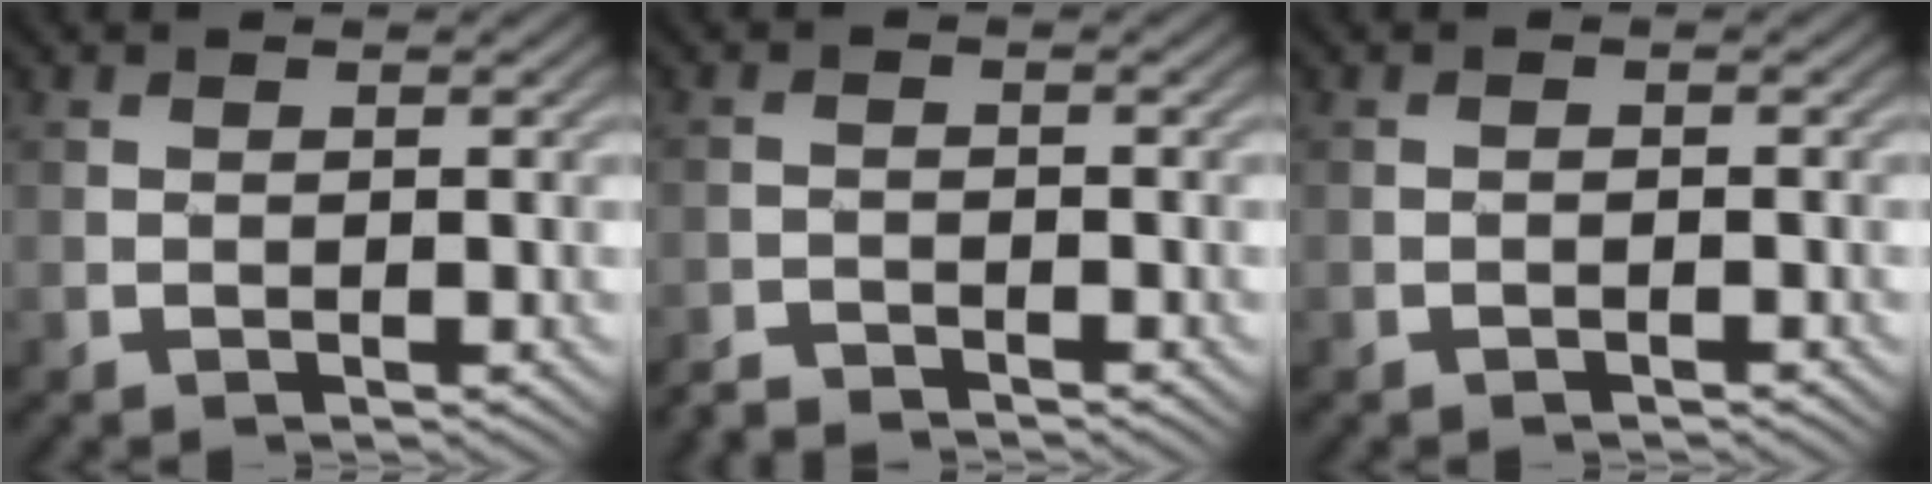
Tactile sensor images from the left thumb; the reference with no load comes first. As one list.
[{"total": 2.2, "force": [-2.2, 0.2, 0.3], "torque": [-0.004, -0.005, -0.047]}, {"total": 0.5, "force": [-0.5, 0.1, 0.2], "torque": [0.000, 0.000, -0.009]}]